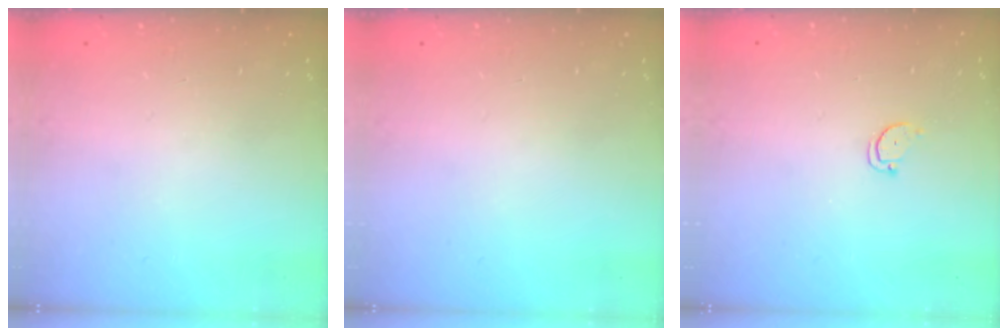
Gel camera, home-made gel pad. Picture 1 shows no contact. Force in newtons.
{"total": 0.0}
{"total": 2.0, "press": 2.0, "slide": 0.2}